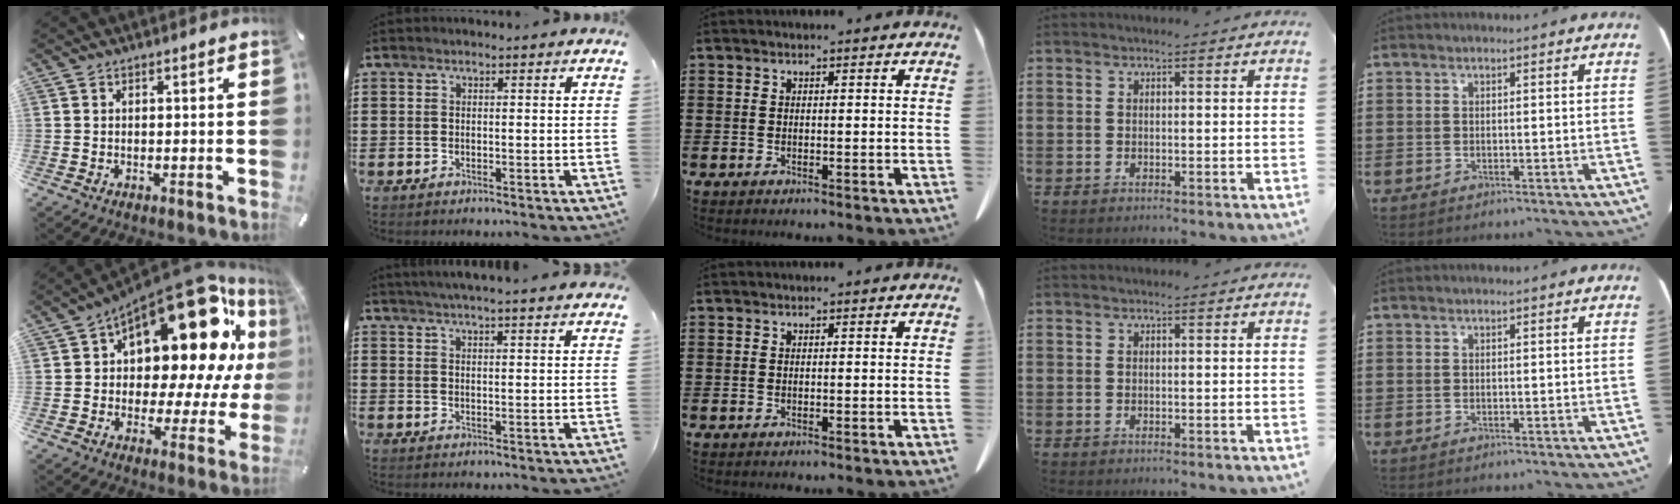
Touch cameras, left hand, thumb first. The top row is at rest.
{"thumb": {"total": 23.2, "force": [12.3, 10.9, 16.4], "torque": [-0.238, -0.109, 0.205]}, "index": {"total": 3.4, "force": [3.3, -0.7, 0.8], "torque": [-0.026, -0.011, 0.057]}}